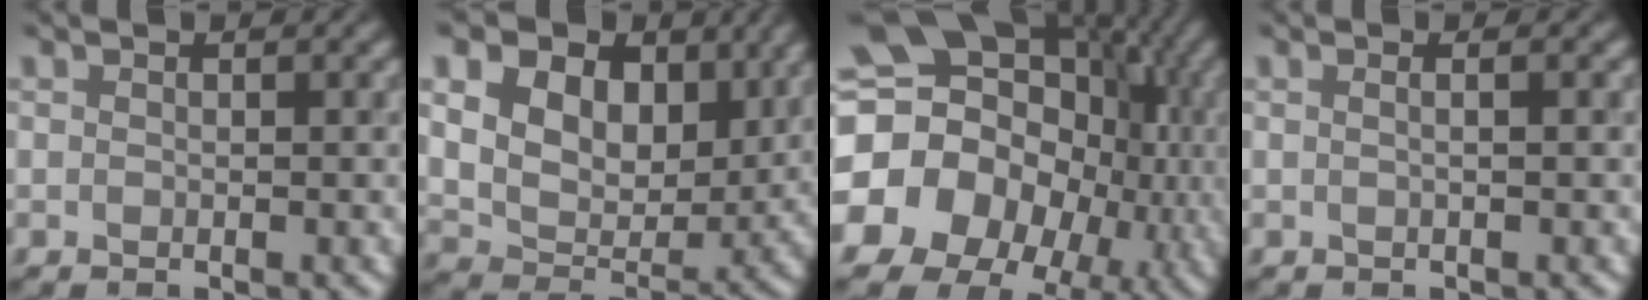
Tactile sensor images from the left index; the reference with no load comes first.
{"total": 13.1, "force": [5.6, 8.9, 7.8], "torque": [-0.153, 0.017, 0.098]}
{"total": 19.8, "force": [-1.6, 16.8, 10.3], "torque": [-0.186, -0.010, -0.036]}
{"total": 1.9, "force": [0.5, 0.9, 1.5], "torque": [-0.004, 0.002, -0.015]}